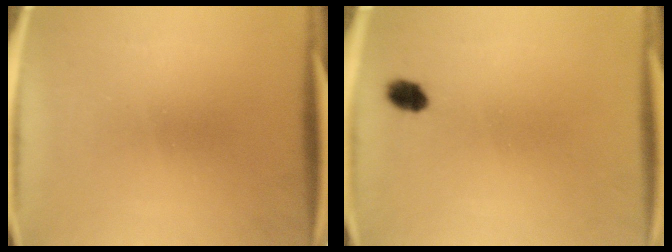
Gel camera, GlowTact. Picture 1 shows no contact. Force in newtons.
{"total": 2.9}